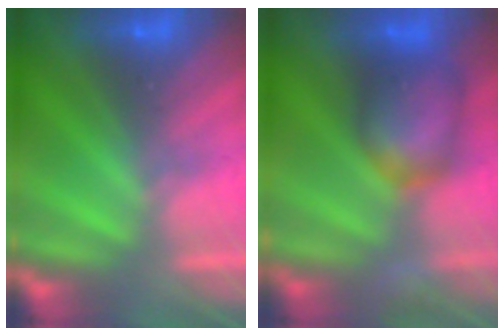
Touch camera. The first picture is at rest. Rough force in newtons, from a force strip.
{"total": 7.8}